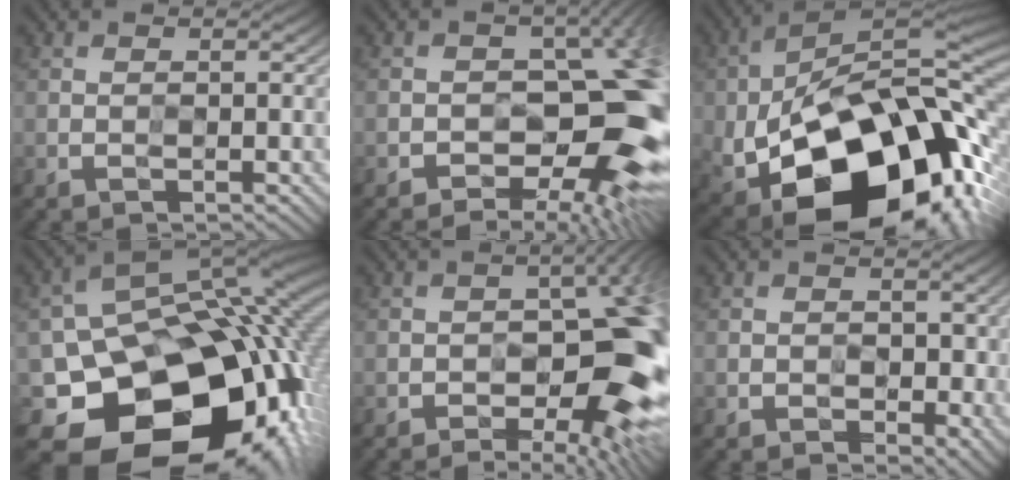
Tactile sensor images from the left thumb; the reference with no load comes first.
{"total": 11.0, "force": [-3.8, 5.7, 8.6], "torque": [-0.066, 0.001, -0.063]}
{"total": 20.6, "force": [-5.1, 11.9, 16.1], "torque": [-0.285, -0.019, -0.077]}
{"total": 20.4, "force": [-6.7, 14.8, 12.4], "torque": [-0.206, -0.042, -0.087]}
{"total": 14.3, "force": [-4.6, 5.7, 12.3], "torque": [-0.141, 0.002, -0.064]}
{"total": 2.2, "force": [0.0, 1.8, 1.2], "torque": [-0.018, -0.015, 0.002]}